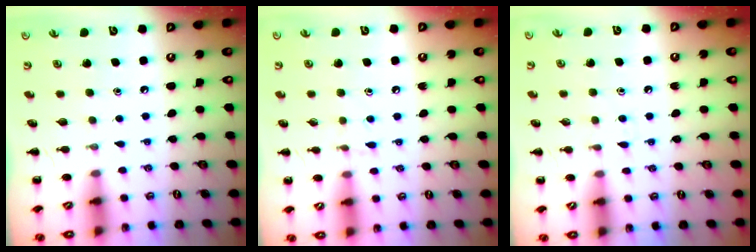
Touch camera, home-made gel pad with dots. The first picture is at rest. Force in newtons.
{"total": 5.1, "press": 4.8, "slide": 1.5}
{"total": 3.7, "press": 3.3, "slide": 1.6}